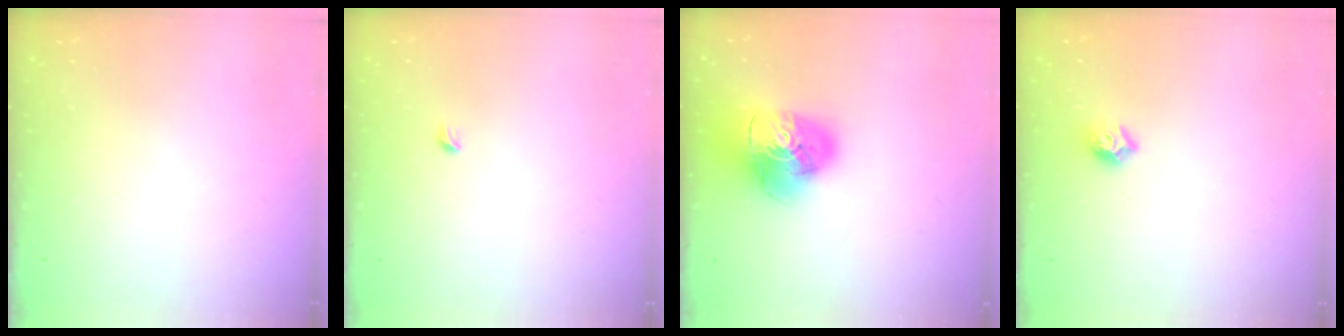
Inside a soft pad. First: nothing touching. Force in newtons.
{"total": 2.7, "press": 2.6, "slide": 0.6}
{"total": 14.9, "press": 14.8, "slide": 1.6}
{"total": 7.5, "press": 7.5, "slide": 0.6}